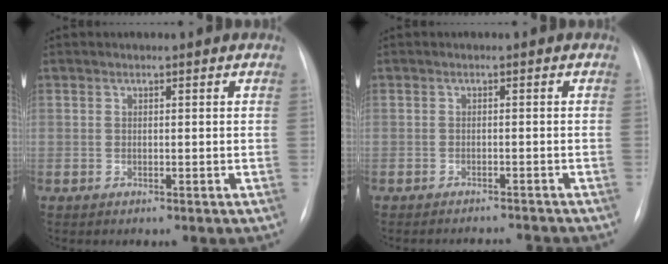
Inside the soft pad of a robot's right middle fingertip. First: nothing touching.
{"total": 3.7, "force": [-3.6, -0.3, -0.3], "torque": [0.008, -0.002, -0.049]}